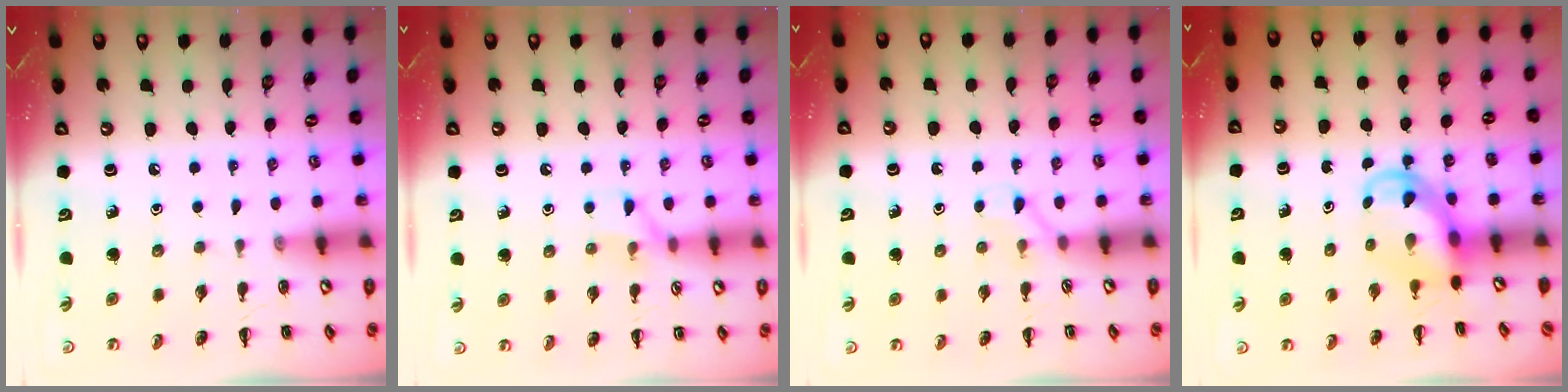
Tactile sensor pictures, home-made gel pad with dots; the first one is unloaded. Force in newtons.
{"total": 6.1, "press": 6.1, "slide": 1.0}
{"total": 2.6, "press": 2.5, "slide": 0.9}
{"total": 4.0, "press": 3.9, "slide": 0.6}